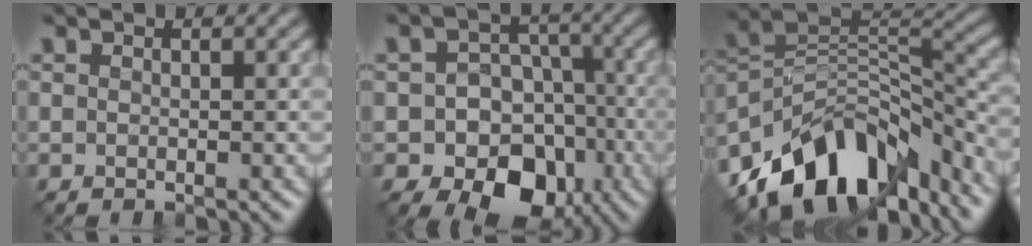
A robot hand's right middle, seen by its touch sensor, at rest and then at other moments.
{"total": 9.5, "force": [-4.0, 7.0, 5.0], "torque": [-0.047, -0.006, -0.076]}
{"total": 11.8, "force": [-8.3, 6.1, 5.9], "torque": [-0.099, 0.013, -0.156]}